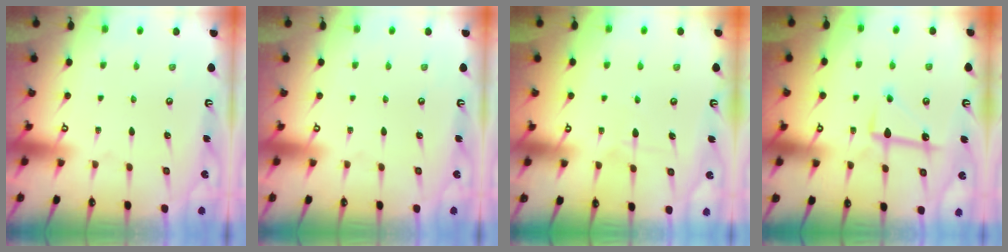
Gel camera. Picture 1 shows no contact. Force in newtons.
{"total": 0.0}
{"total": 4.6, "press": 4.5, "slide": 0.6}
{"total": 8.7, "press": 8.7, "slide": 0.4}